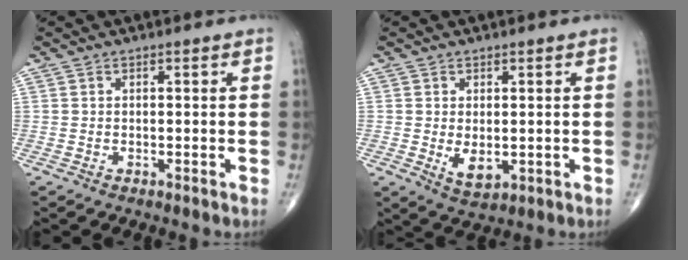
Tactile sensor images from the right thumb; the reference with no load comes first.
{"total": 4.4, "force": [-0.4, 2.5, 3.6], "torque": [-0.052, -0.011, 0.004]}